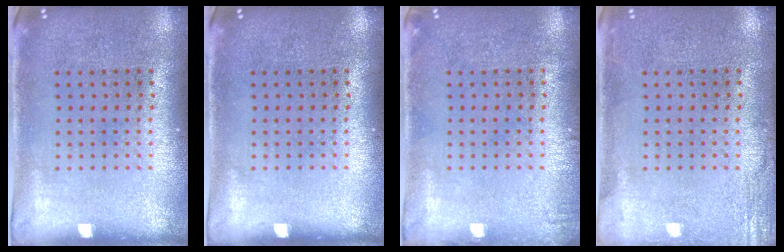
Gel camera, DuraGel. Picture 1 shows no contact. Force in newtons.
{"total": 0.0}
{"total": 0.7, "press": 0.7, "slide": 0.1}
{"total": 2.2, "press": 2.2, "slide": 0.4}